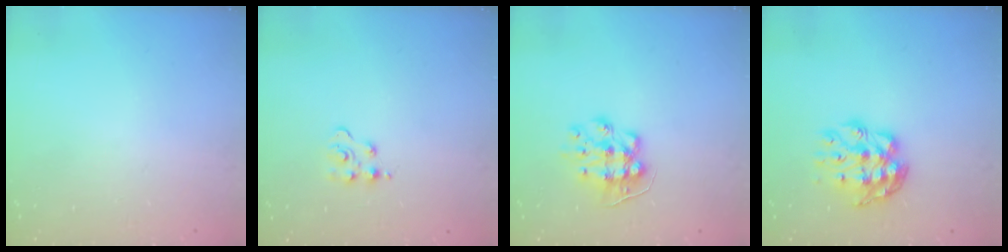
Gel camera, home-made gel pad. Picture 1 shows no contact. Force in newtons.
{"total": 3.0, "press": 3.0, "slide": 0.4}
{"total": 8.8, "press": 8.7, "slide": 0.6}
{"total": 10.0, "press": 9.9, "slide": 0.9}